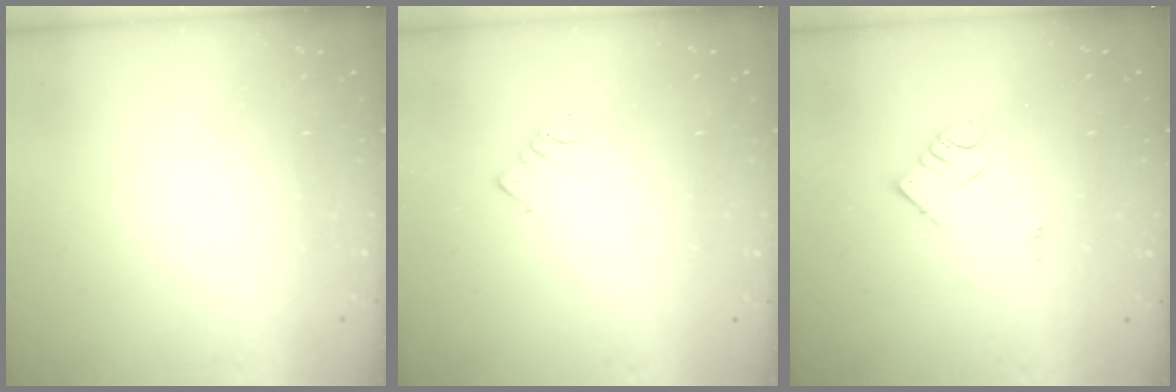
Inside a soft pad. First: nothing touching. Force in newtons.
{"total": 3.2, "press": 3.2, "slide": 0.3}
{"total": 7.4, "press": 7.4, "slide": 0.2}